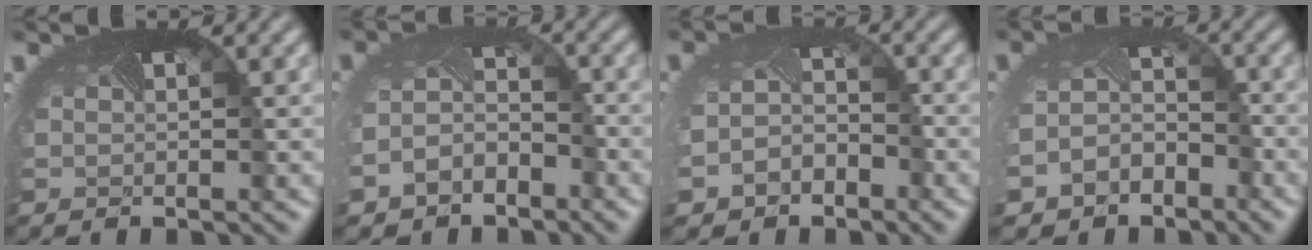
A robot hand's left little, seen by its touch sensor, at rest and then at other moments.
{"total": 3.9, "force": [-3.0, 2.3, 0.8], "torque": [-0.019, -0.012, -0.056]}
{"total": 4.0, "force": [-2.7, 2.6, 1.3], "torque": [-0.031, -0.018, -0.044]}
{"total": 4.6, "force": [-3.4, 2.8, 1.1], "torque": [-0.025, -0.019, -0.053]}